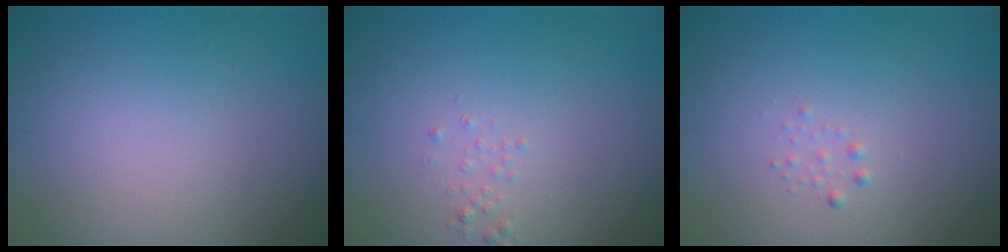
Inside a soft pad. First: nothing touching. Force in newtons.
{"total": 0.7, "press": 0.6, "slide": 0.1}
{"total": 0.6, "press": 0.6, "slide": 0.0}